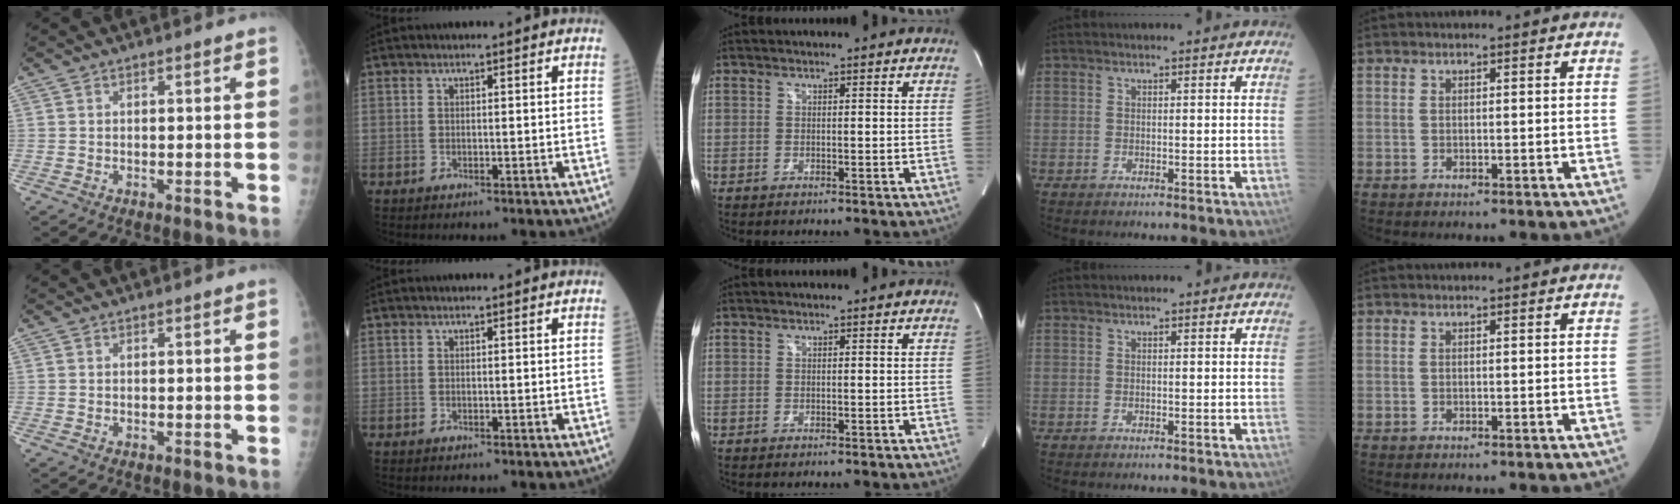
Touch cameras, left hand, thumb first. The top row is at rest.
{}